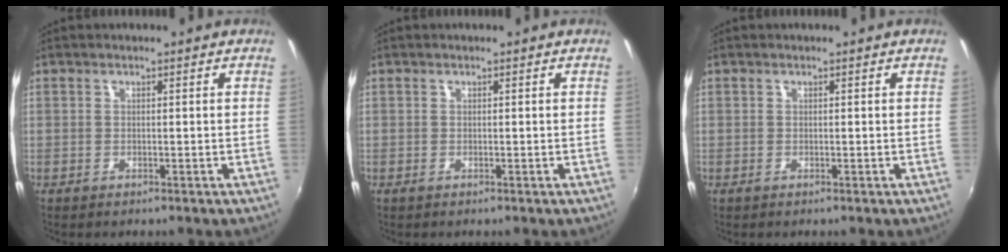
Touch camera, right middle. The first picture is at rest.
{"total": 0.0}
{"total": 0.0}